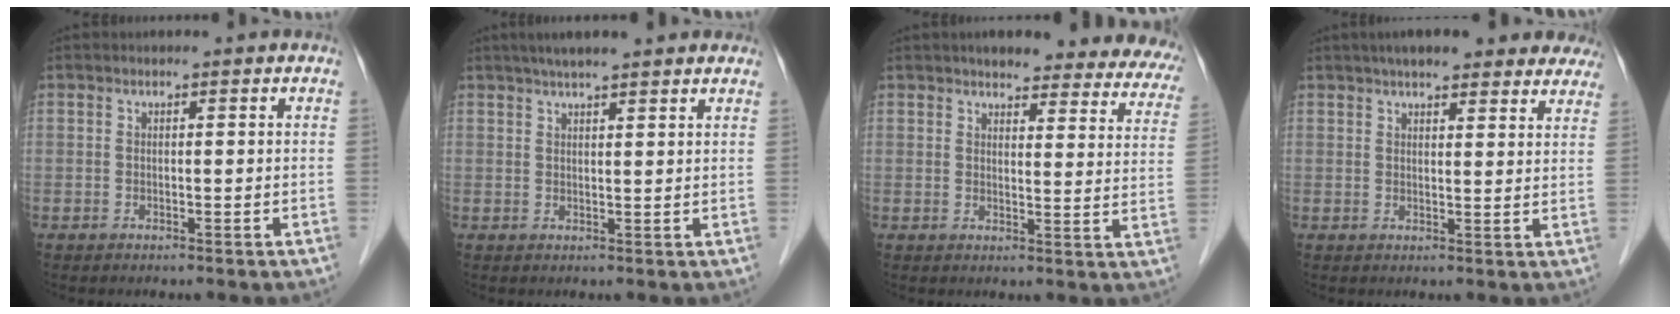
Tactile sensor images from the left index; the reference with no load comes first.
{"total": 9.6, "force": [7.9, 1.3, 5.3], "torque": [-0.067, 0.032, 0.105]}
{"total": 20.6, "force": [18.5, 5.1, 7.5], "torque": [-0.058, -0.032, 0.192]}
{"total": 15.9, "force": [13.5, 4.0, 7.4], "torque": [-0.078, 0.026, 0.162]}